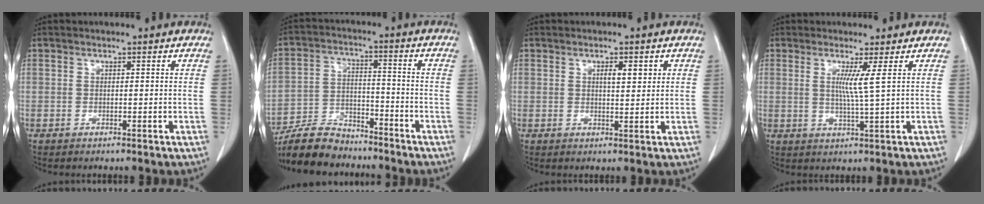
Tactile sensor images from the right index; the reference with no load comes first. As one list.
[{"total": 10.6, "force": [-9.6, 3.4, 2.9], "torque": [-0.060, -0.002, -0.179]}, {"total": 2.7, "force": [1.0, 0.8, 2.4], "torque": [-0.038, -0.001, 0.014]}, {"total": 3.7, "force": [1.0, -1.1, 3.4], "torque": [-0.067, -0.008, 0.017]}]